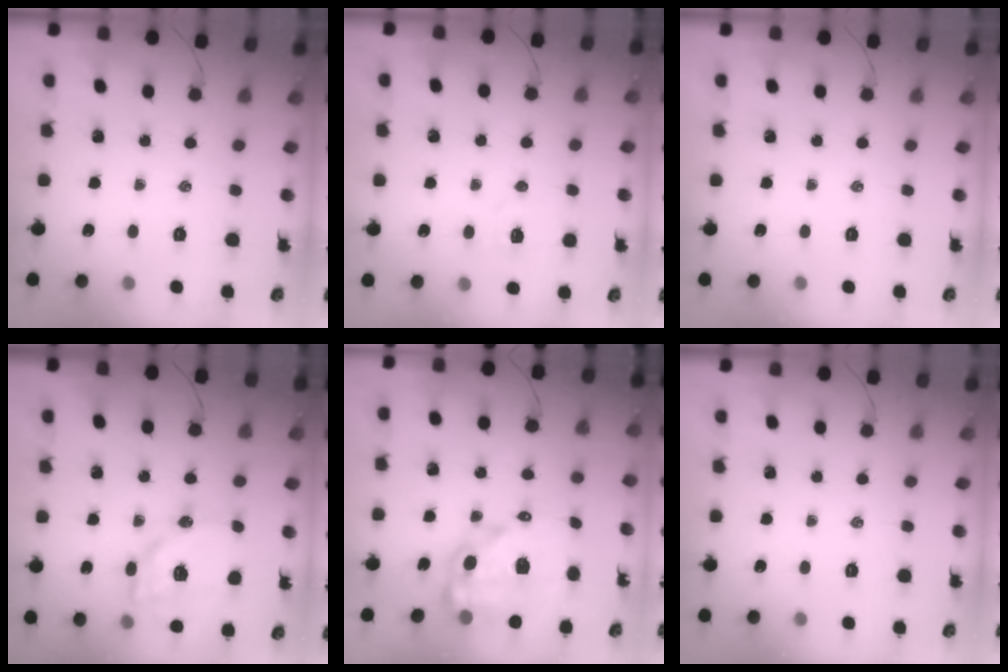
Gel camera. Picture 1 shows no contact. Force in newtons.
{"total": 3.9, "press": 3.8, "slide": 0.9}
{"total": 0.0}
{"total": 15.9, "press": 15.7, "slide": 2.9}
{"total": 11.8, "press": 11.4, "slide": 3.0}
{"total": 0.0}